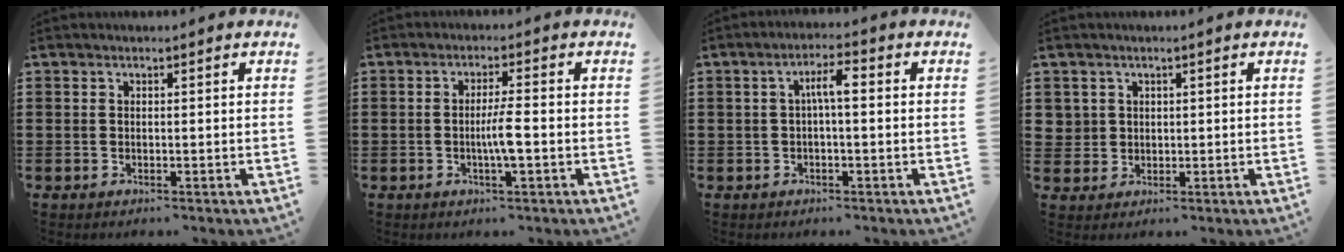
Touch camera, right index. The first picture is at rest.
{"total": 4.0, "force": [-0.9, 0.3, 3.9], "torque": [-0.076, -0.005, -0.020]}
{"total": 3.8, "force": [0.0, 0.8, 3.7], "torque": [-0.070, 0.013, -0.006]}
{"total": 2.2, "force": [0.8, 2.1, 0.2], "torque": [-0.014, 0.010, 0.014]}